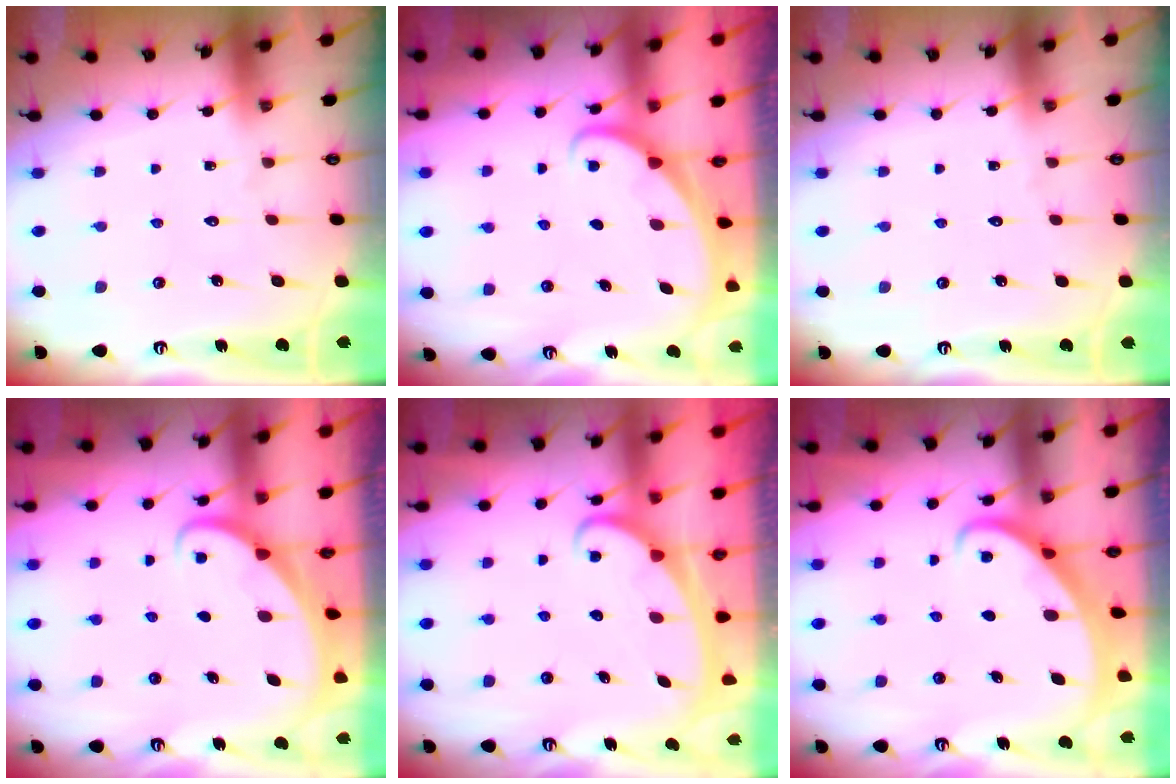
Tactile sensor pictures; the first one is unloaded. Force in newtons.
{"total": 1.8, "press": 1.8, "slide": 0.1}
{"total": 0.0}
{"total": 1.8, "press": 1.8, "slide": 0.1}
{"total": 2.3, "press": 2.3, "slide": 0.3}
{"total": 2.2, "press": 2.2, "slide": 0.3}